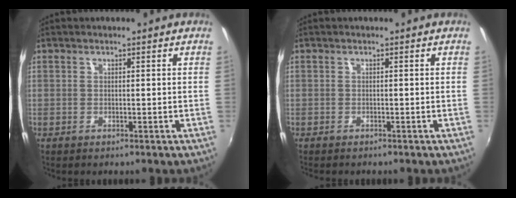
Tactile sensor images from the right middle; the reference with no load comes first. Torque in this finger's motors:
{"motor_torque": [0.44, -0.46, 0.01, 0.01]}